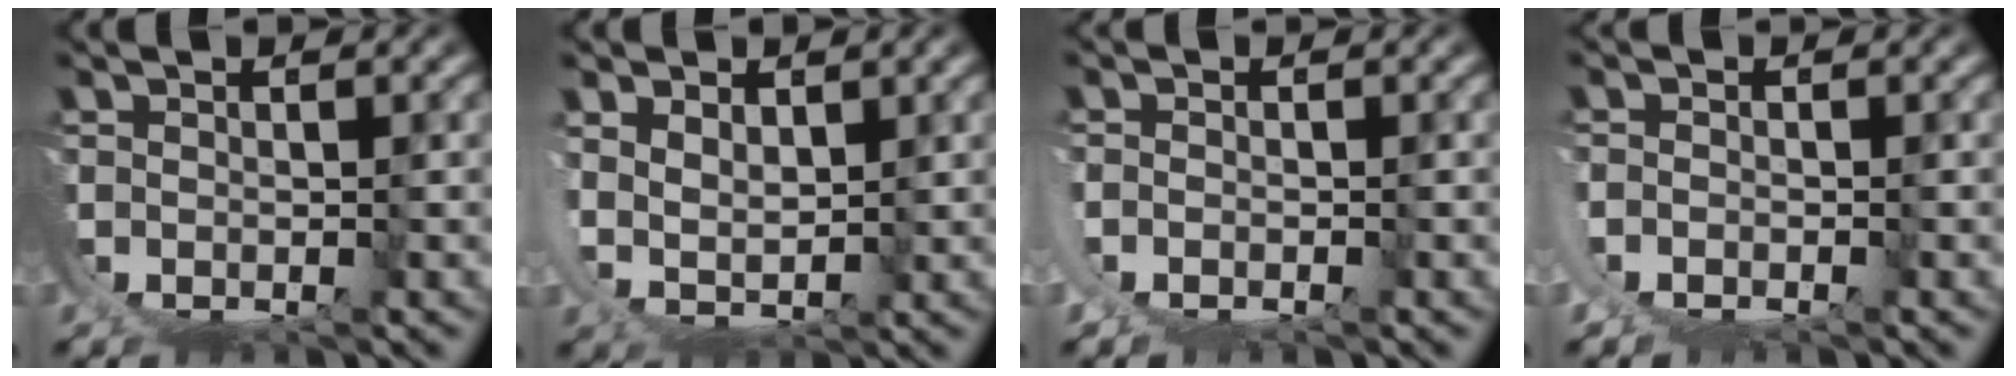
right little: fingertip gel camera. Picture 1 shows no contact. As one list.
[{"total": 3.8, "force": [2.9, 1.5, 1.9], "torque": [-0.042, -0.014, 0.064]}, {"total": 1.8, "force": [0.4, 1.4, 0.9], "torque": [-0.028, -0.003, 0.007]}, {"total": 2.0, "force": [0.2, 1.7, 1.0], "torque": [-0.031, -0.003, 0.005]}]